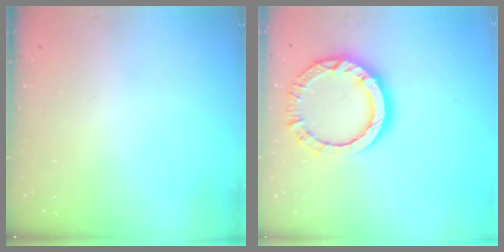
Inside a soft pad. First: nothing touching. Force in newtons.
{"total": 11.5, "press": 11.5, "slide": 0.9}